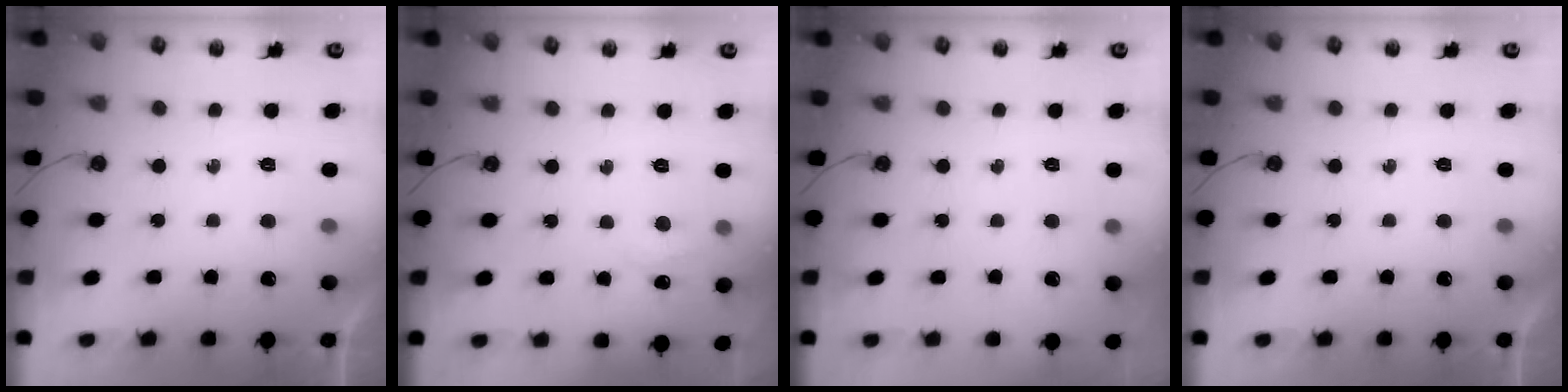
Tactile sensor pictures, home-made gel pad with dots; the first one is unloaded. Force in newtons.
{"total": 6.8, "press": 6.7, "slide": 0.9}
{"total": 0.0}
{"total": 0.0}